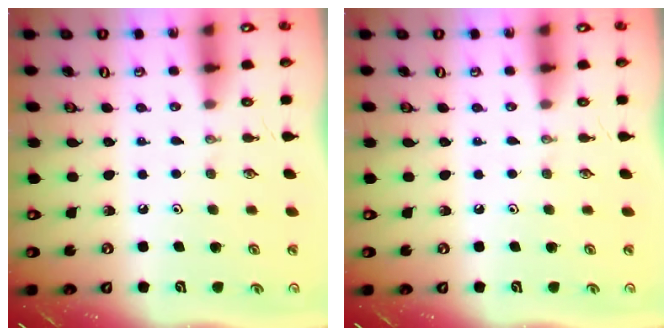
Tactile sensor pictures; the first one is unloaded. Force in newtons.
{"total": 0.0}